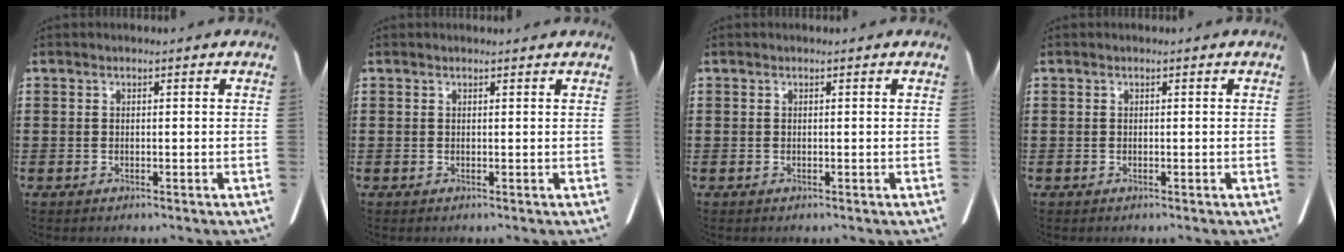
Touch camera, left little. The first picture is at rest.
{"total": 0.5, "force": [0.5, 0.0, 0.2], "torque": [0.003, -0.002, 0.007]}
{"total": 0.0}
{"total": 0.0}